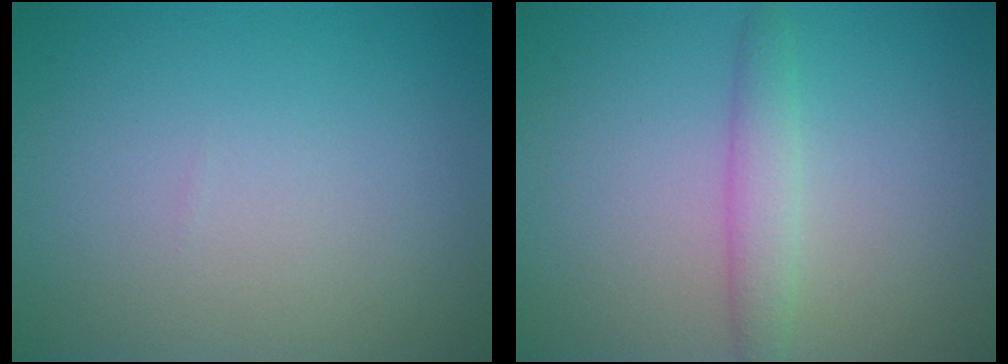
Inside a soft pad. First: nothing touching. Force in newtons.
{"total": 2.1, "press": 2.1, "slide": 0.1}